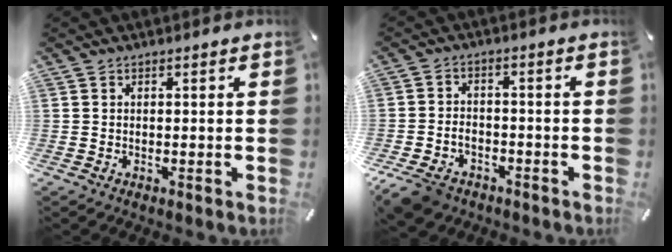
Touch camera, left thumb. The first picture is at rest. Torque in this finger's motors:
{"motor_torque": [-0.20, 2.67, 0.56, 0.50, 0.26]}